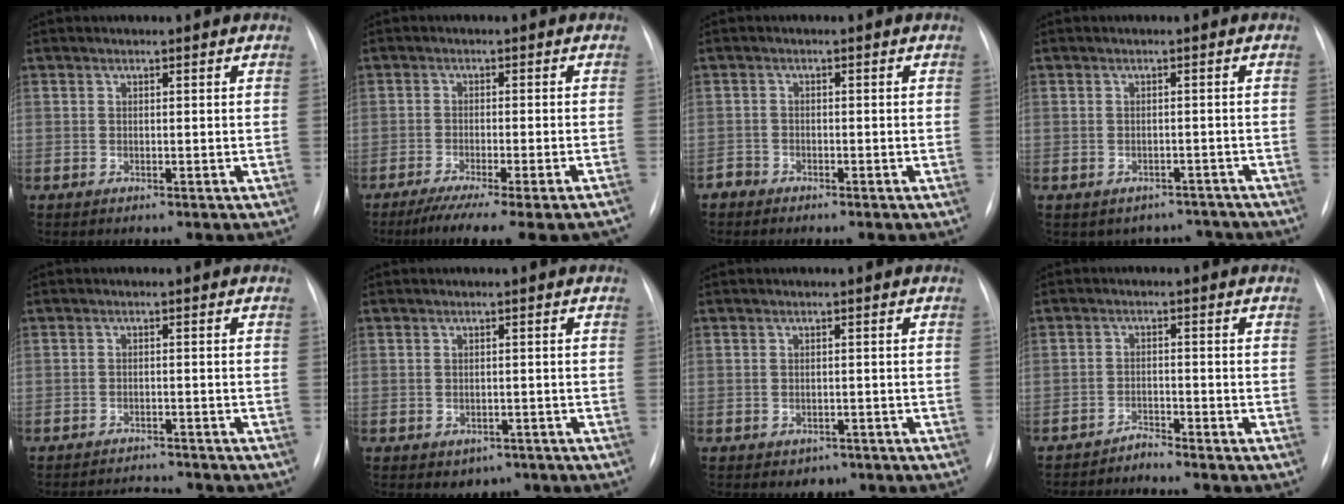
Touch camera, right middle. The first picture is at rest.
{"total": 13.9, "force": [-11.8, 0.3, 7.4], "torque": [-0.082, -0.025, -0.164]}
{"total": 1.3, "force": [-1.1, 0.5, -0.3], "torque": [0.007, 0.000, -0.023]}
{"total": 5.7, "force": [-4.9, 3.0, -0.2], "torque": [0.021, 0.027, -0.054]}
{"total": 3.5, "force": [-3.5, 0.1, -0.2], "torque": [0.000, -0.006, -0.053]}
{"total": 2.8, "force": [-1.6, 2.1, 1.0], "torque": [-0.008, 0.004, -0.011]}
{"total": 2.1, "force": [-1.3, 1.6, 0.6], "torque": [-0.007, 0.004, -0.009]}
{"total": 2.2, "force": [-2.1, -0.7, -0.5], "torque": [0.014, -0.011, -0.036]}